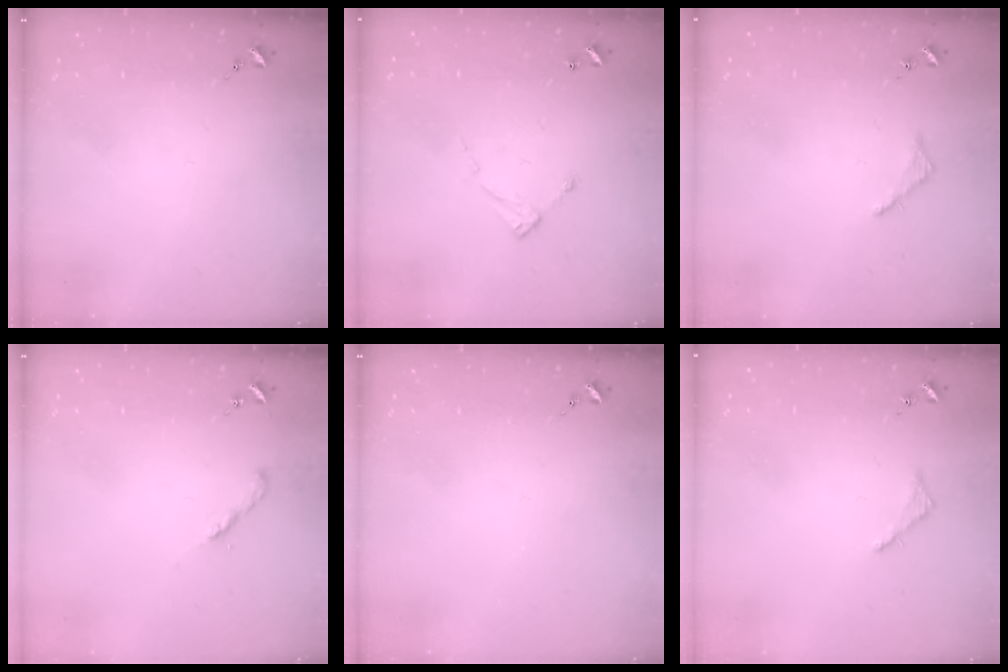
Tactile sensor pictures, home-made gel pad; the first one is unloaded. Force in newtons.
{"total": 6.9, "press": 6.9, "slide": 0.4}
{"total": 2.8, "press": 2.7, "slide": 0.3}
{"total": 2.0, "press": 2.0, "slide": 0.2}
{"total": 0.0}
{"total": 2.8, "press": 2.7, "slide": 0.3}